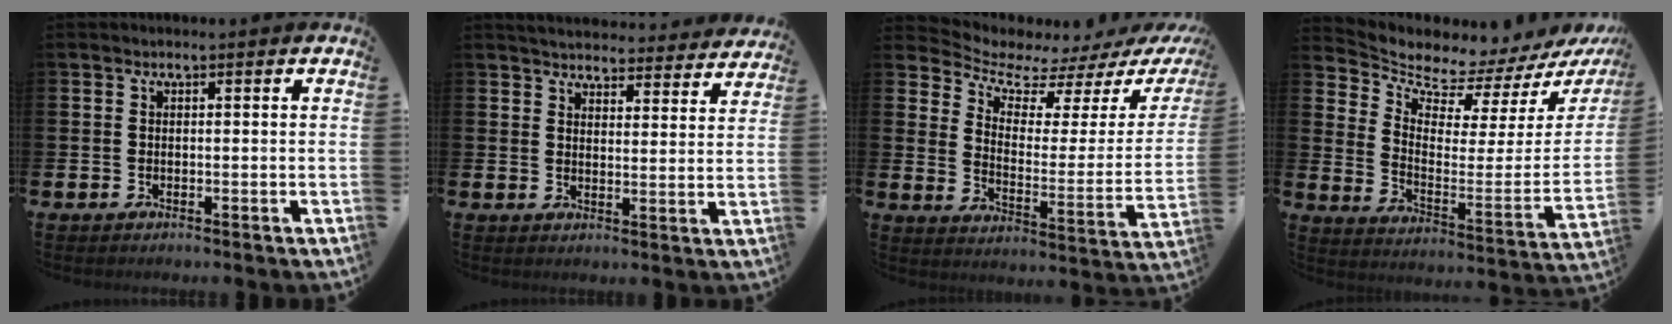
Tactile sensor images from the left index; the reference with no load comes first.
{"total": 4.7, "force": [4.7, 0.7, 0.2], "torque": [-0.017, -0.033, 0.082]}
{"total": 5.7, "force": [5.1, 2.2, 1.1], "torque": [-0.052, -0.048, 0.081]}
{"total": 6.2, "force": [6.0, 1.6, 0.3], "torque": [-0.033, -0.073, 0.096]}